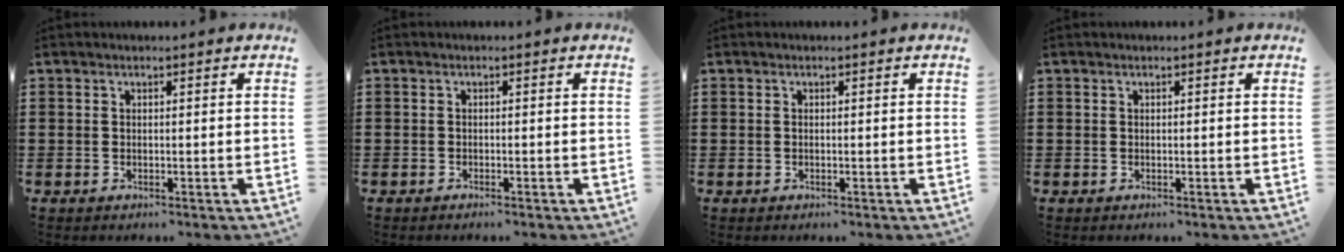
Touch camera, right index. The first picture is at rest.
{"total": 0.6, "force": [-0.6, -0.1, 0.1], "torque": [-0.004, -0.003, -0.012]}
{"total": 0.0}
{"total": 0.0}